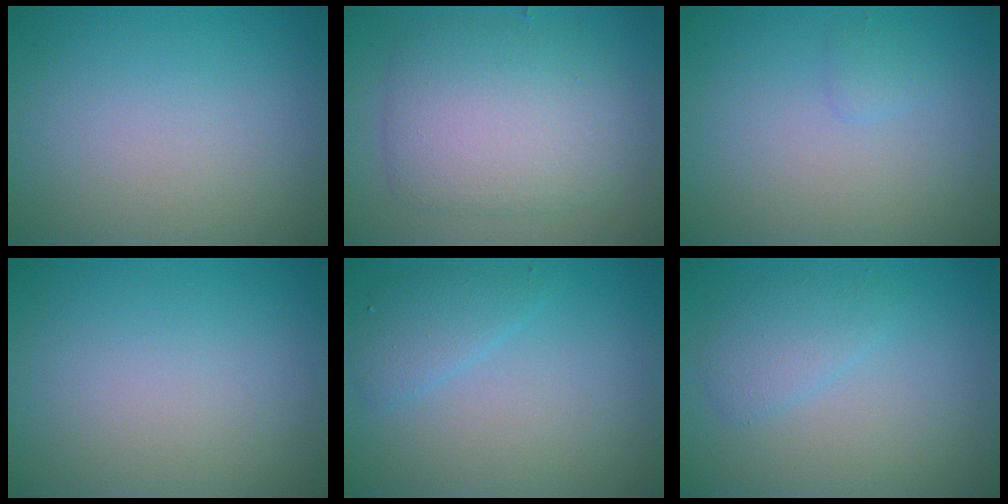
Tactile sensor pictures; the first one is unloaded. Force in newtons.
{"total": 6.0, "press": 6.0, "slide": 0.1}
{"total": 0.8, "press": 0.7, "slide": 0.1}
{"total": 0.0}
{"total": 2.0, "press": 2.0, "slide": 0.1}
{"total": 2.2, "press": 2.2, "slide": 0.1}